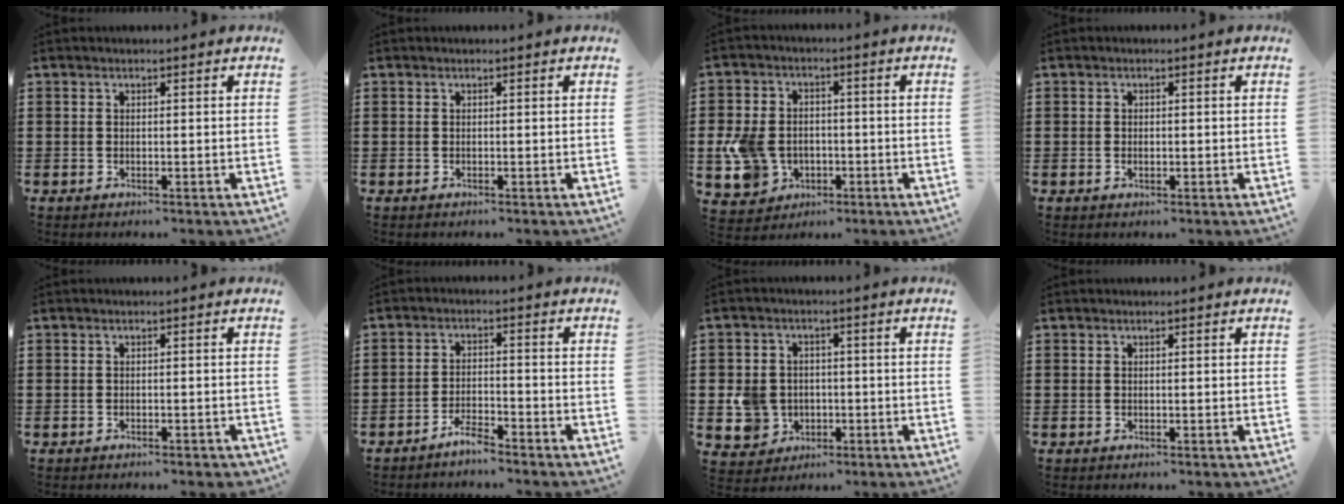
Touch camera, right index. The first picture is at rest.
{"total": 0.0}
{"total": 7.5, "force": [-1.6, 6.3, 3.9], "torque": [-0.121, 0.007, -0.032]}
{"total": 0.9, "force": [-0.2, 0.5, 0.7], "torque": [-0.015, 0.000, -0.004]}
{"total": 0.6, "force": [-0.5, -0.1, 0.3], "torque": [-0.009, -0.005, -0.009]}
{"total": 3.2, "force": [-3.0, 0.2, 1.0], "torque": [-0.029, 0.001, -0.061]}
{"total": 5.9, "force": [-1.1, 5.4, 2.0], "torque": [-0.072, 0.008, -0.023]}
{"total": 0.0}